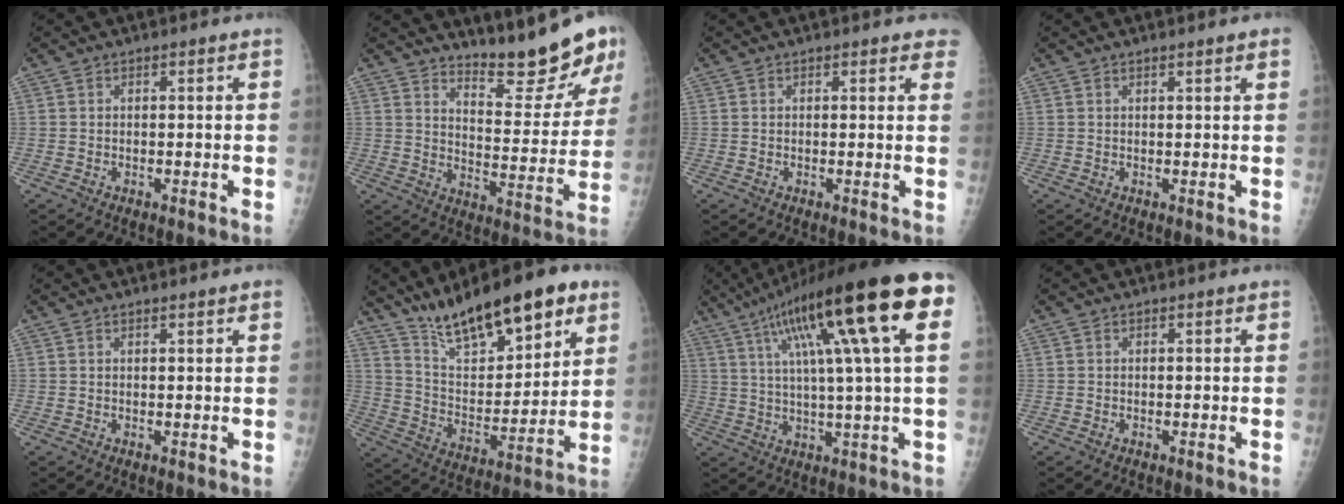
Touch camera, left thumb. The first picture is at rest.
{"total": 15.1, "force": [13.1, 2.5, 7.0], "torque": [-0.068, -0.113, 0.188]}
{"total": 2.8, "force": [2.2, 1.0, 1.3], "torque": [0.009, -0.004, 0.012]}
{"total": 1.6, "force": [1.2, -0.1, 1.1], "torque": [-0.012, 0.001, 0.016]}
{"total": 1.3, "force": [1.0, -0.1, 0.9], "torque": [-0.009, 0.000, 0.015]}
{"total": 21.0, "force": [14.0, 7.5, 13.8], "torque": [-0.183, -0.060, 0.241]}
{"total": 23.6, "force": [9.6, 2.7, 21.4], "torque": [-0.342, 0.013, 0.143]}
{"total": 0.0}